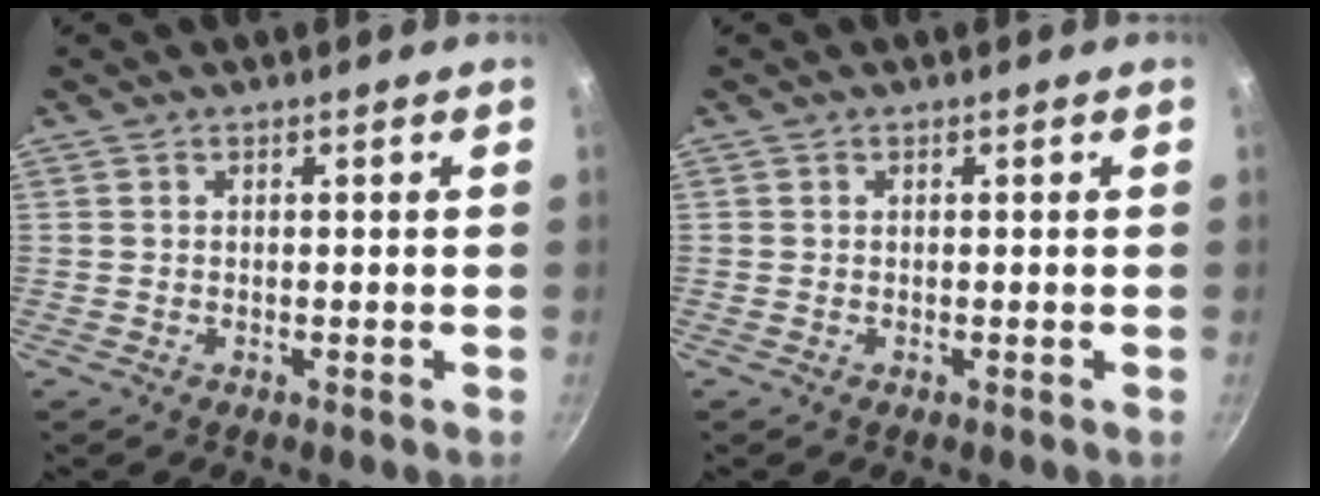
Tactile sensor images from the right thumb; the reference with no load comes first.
{"total": 0.0}